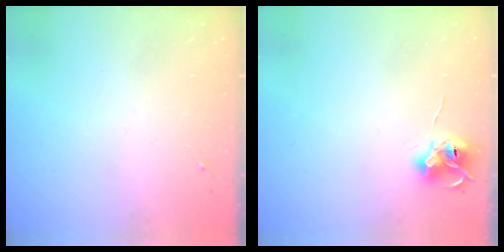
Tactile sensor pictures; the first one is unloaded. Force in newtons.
{"total": 8.7, "press": 8.7, "slide": 0.4}